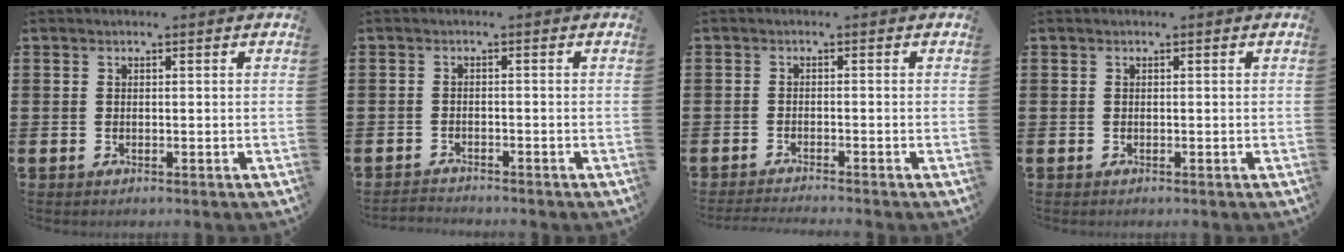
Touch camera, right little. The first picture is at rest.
{"total": 1.1, "force": [-1.1, 0.0, -0.1], "torque": [-0.002, 0.002, -0.023]}
{"total": 1.2, "force": [-1.2, -0.2, 0.2], "torque": [-0.003, 0.000, -0.023]}
{"total": 0.0}